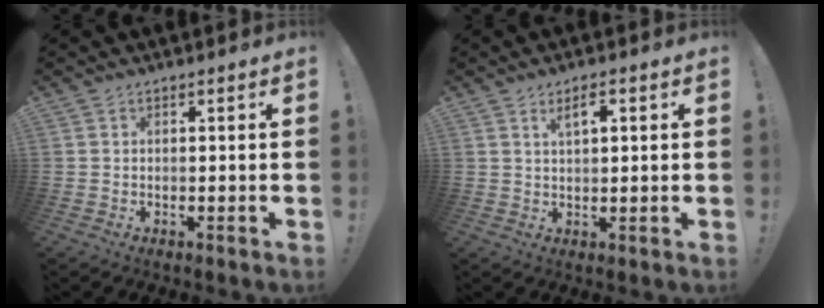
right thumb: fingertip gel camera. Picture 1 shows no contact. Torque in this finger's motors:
{"motor_torque": [-0.01, 0.02, 0.00, 0.11, 0.02]}